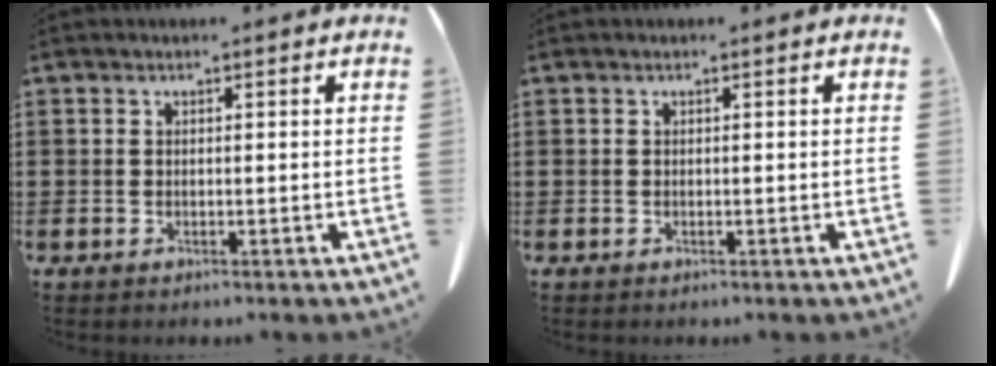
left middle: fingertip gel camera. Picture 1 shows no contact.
{"total": 0.0}